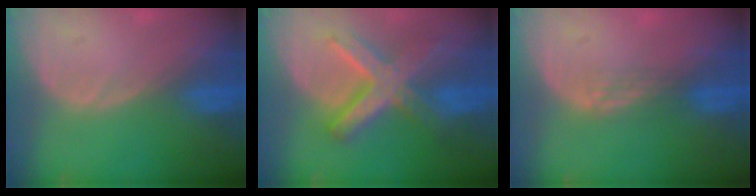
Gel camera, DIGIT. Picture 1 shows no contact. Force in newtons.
{"total": 8.9, "press": 8.9, "slide": 0.7}
{"total": 2.1, "press": 1.6, "slide": 1.3}